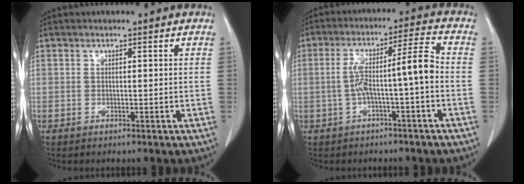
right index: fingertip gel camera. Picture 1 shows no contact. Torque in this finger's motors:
{"motor_torque": [0.48, 0.04, 0.27, 0.13]}